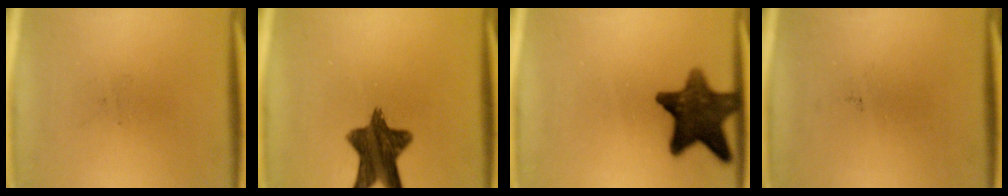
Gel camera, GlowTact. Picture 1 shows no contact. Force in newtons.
{"total": 11.3}
{"total": 12.2}
{"total": 0.0}